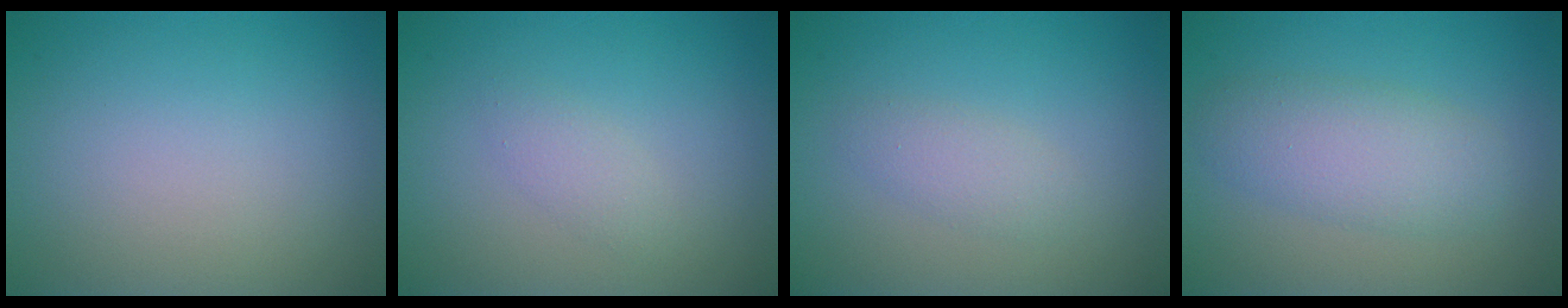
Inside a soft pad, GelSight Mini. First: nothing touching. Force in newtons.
{"total": 1.3, "press": 1.3, "slide": 0.1}
{"total": 1.7, "press": 1.7, "slide": 0.1}
{"total": 4.0, "press": 4.0, "slide": 0.0}